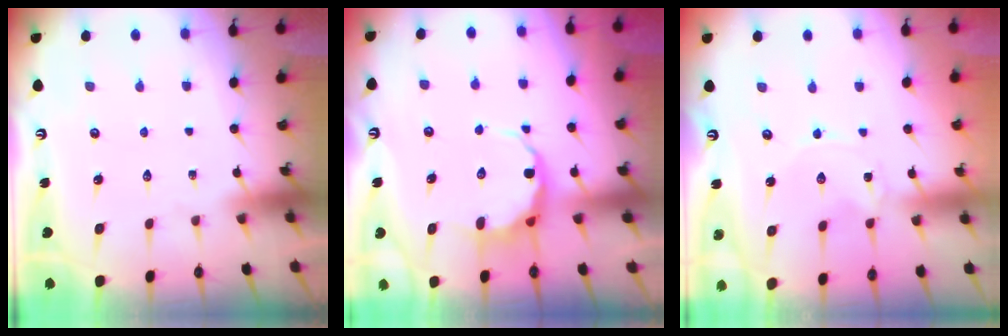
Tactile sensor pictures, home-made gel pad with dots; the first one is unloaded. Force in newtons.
{"total": 6.3, "press": 6.2, "slide": 1.4}
{"total": 0.0}